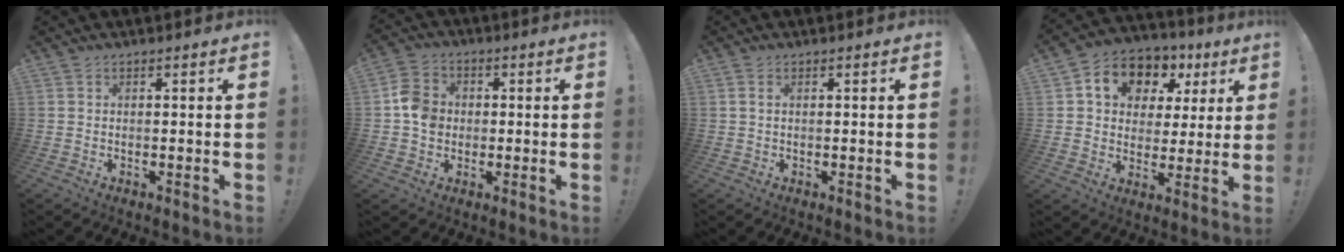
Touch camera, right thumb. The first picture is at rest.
{"total": 8.5, "force": [-0.4, 7.4, 4.2], "torque": [-0.070, 0.018, -0.004]}
{"total": 1.0, "force": [0.4, 0.4, 0.8], "torque": [-0.023, 0.004, 0.008]}
{"total": 11.7, "force": [5.4, 8.8, 5.6], "torque": [-0.093, -0.027, 0.099]}